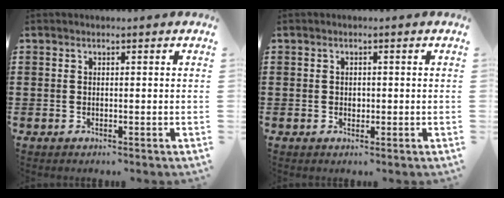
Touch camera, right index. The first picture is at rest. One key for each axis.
{"total": 0.9, "fx": 0.2, "fy": 0.7, "fz": 0.5, "tx": -0.010, "ty": 0.005, "tz": 0.004}